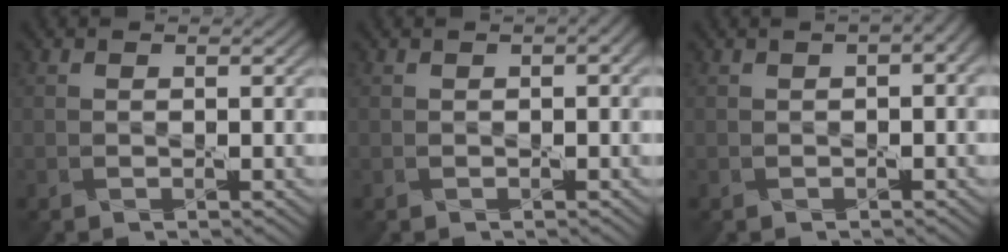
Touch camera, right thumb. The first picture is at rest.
{"total": 1.5, "force": [0.4, 0.5, 1.4], "torque": [-0.017, 0.005, 0.004]}
{"total": 3.9, "force": [1.0, 1.6, 3.4], "torque": [-0.044, 0.010, 0.009]}